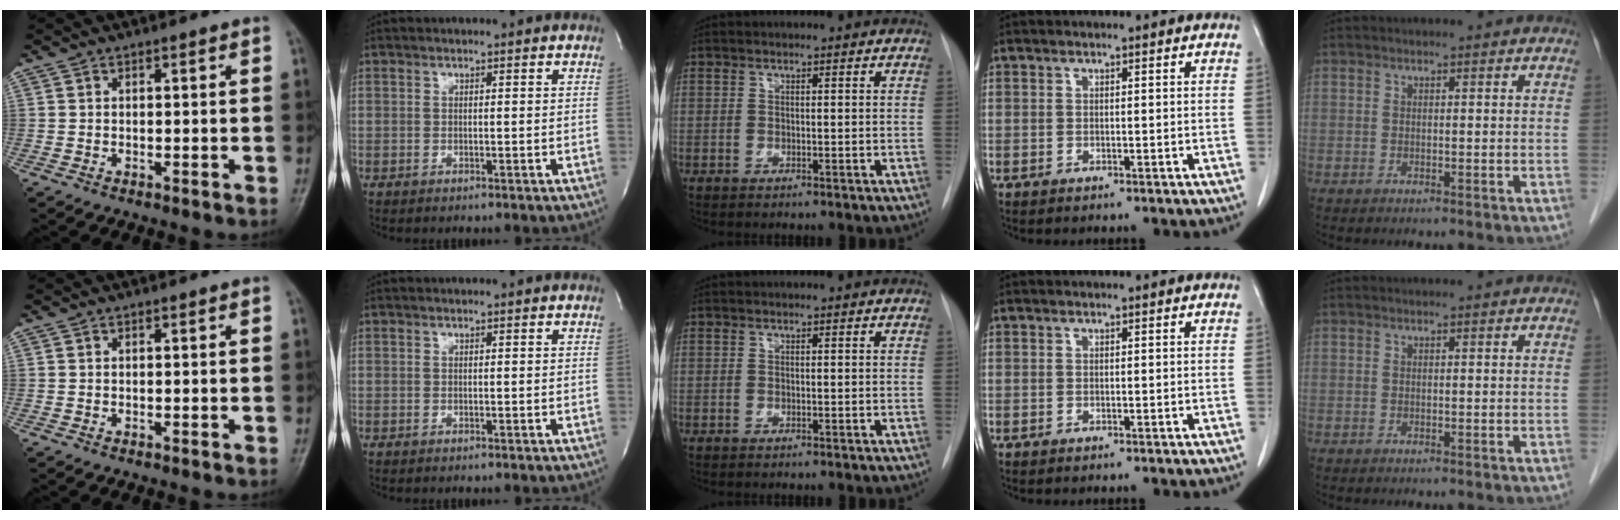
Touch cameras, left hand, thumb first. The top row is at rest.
{}